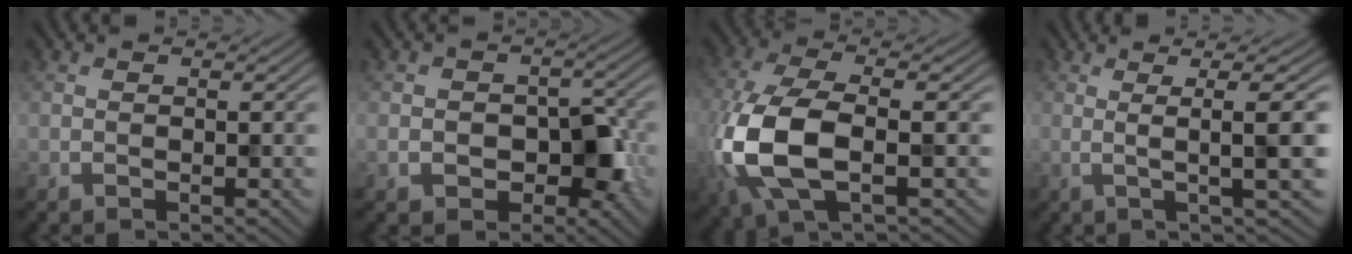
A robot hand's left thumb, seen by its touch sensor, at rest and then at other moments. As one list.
[{"total": 5.6, "force": [-1.7, 4.1, 3.5], "torque": [-0.052, -0.006, -0.024]}, {"total": 12.0, "force": [-2.2, 5.7, 10.3], "torque": [-0.269, -0.017, -0.045]}, {"total": 7.2, "force": [0.9, 0.7, 7.1], "torque": [-0.116, 0.014, 0.023]}]